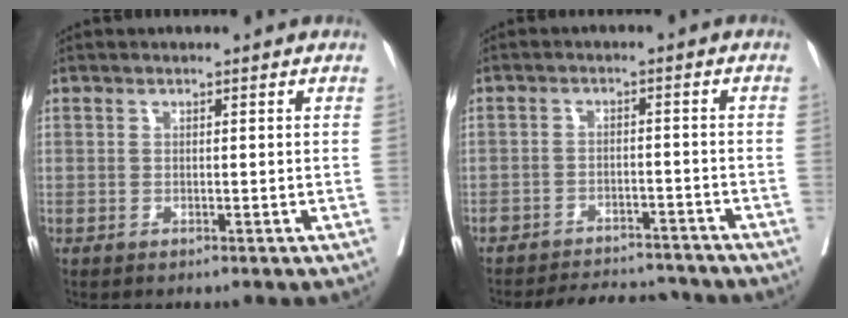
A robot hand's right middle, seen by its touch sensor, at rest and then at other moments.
{"total": 11.9, "force": [-11.2, 2.9, 3.0], "torque": [-0.049, 0.008, -0.148]}